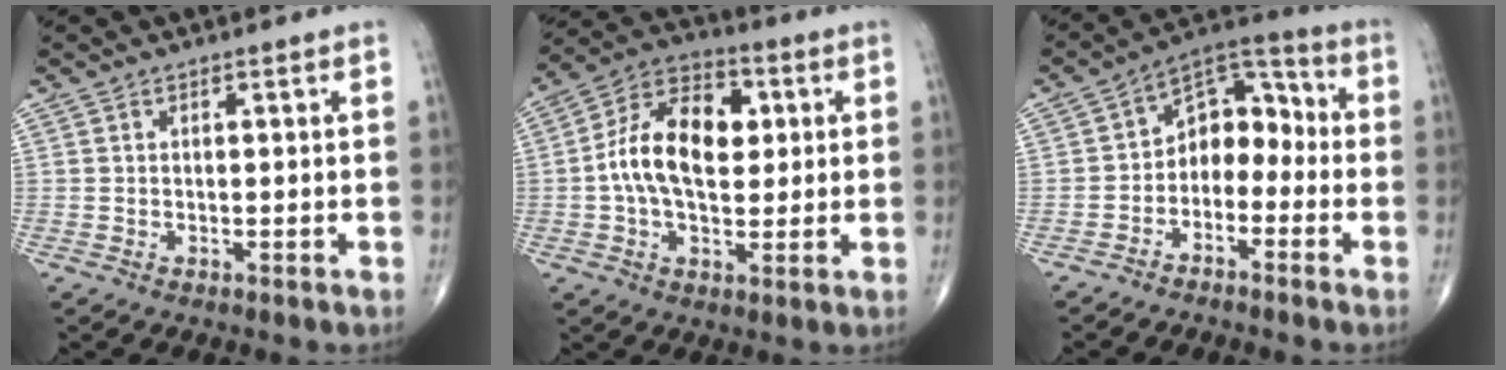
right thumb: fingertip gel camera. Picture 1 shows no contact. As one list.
[{"total": 14.9, "force": [1.4, 9.1, 11.8], "torque": [-0.187, 0.023, 0.013]}, {"total": 9.6, "force": [-2.5, 6.8, 6.3], "torque": [-0.062, 0.059, -0.059]}]